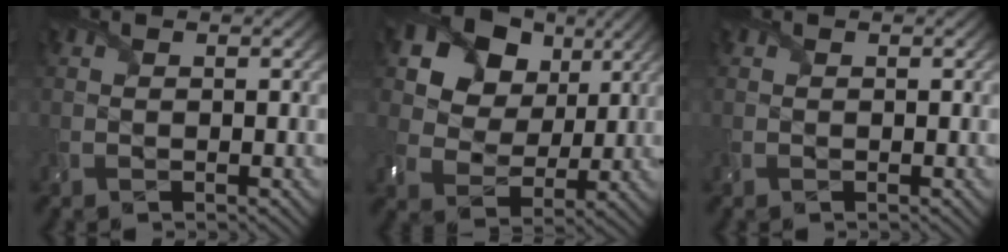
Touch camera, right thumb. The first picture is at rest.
{"total": 14.0, "force": [7.0, 10.2, 6.6], "torque": [-0.171, 0.024, 0.132]}
{"total": 0.0}